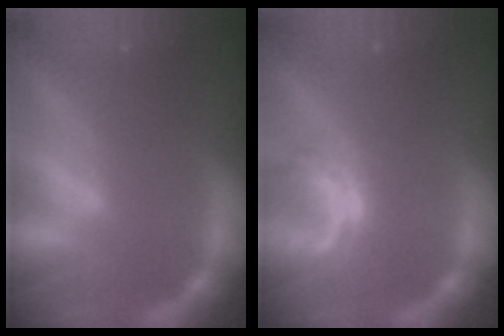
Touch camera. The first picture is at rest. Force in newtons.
{"total": 2.5}